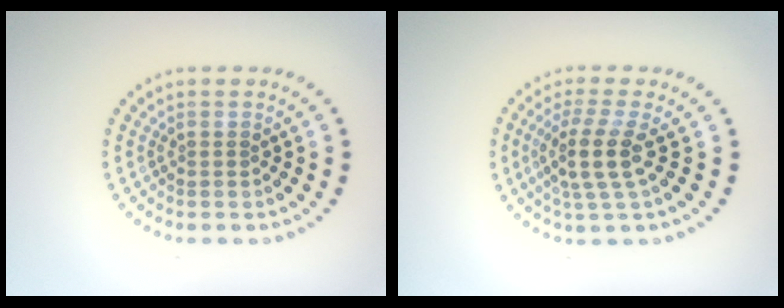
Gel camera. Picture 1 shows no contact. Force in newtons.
{"total": 3.7, "press": 2.8, "slide": 2.3}